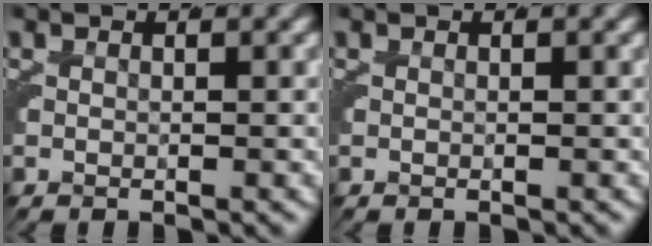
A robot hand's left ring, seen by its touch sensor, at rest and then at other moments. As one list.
[{"total": 0.0}]